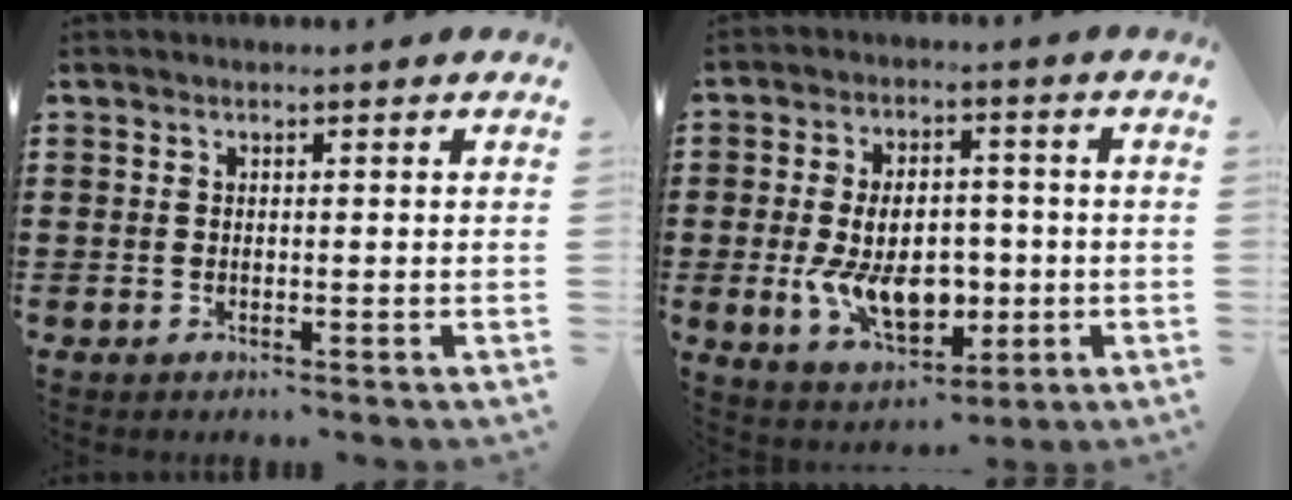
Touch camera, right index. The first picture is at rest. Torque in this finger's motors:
{"motor_torque": [2.14, 0.00, 1.05, 0.21]}